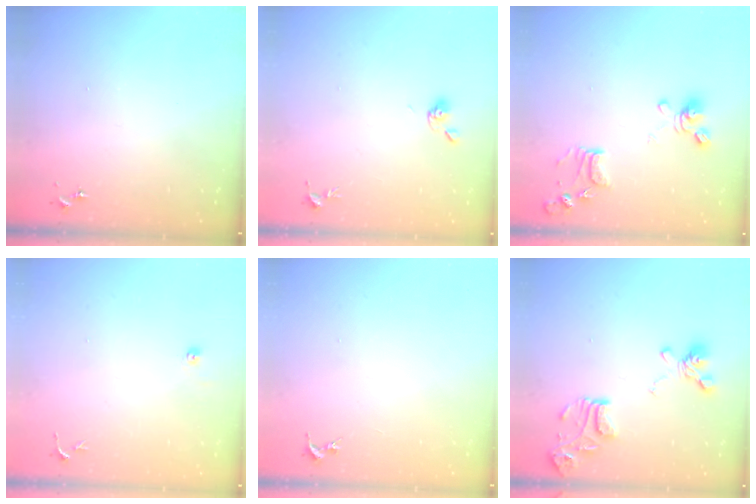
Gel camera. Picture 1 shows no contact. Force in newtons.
{"total": 5.6, "press": 5.6, "slide": 1.0}
{"total": 13.1, "press": 13.0, "slide": 1.3}
{"total": 5.1, "press": 5.0, "slide": 0.4}
{"total": 0.0}
{"total": 15.9, "press": 15.8, "slide": 1.7}